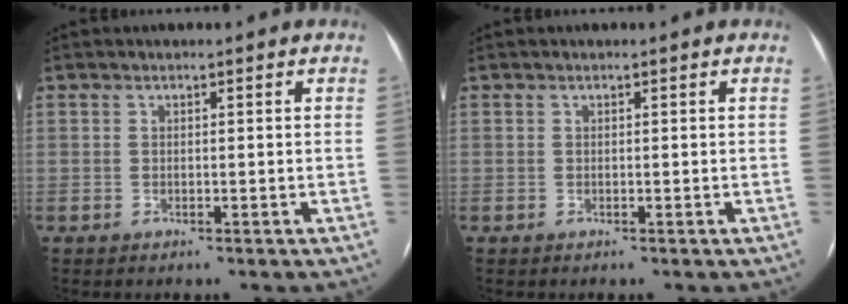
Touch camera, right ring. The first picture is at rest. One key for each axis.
{"total": 0.0}